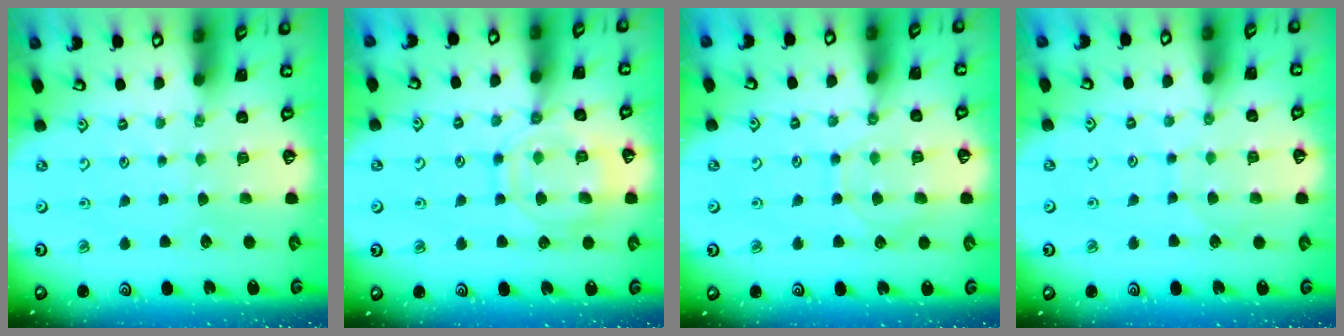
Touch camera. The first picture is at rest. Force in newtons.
{"total": 11.5, "press": 11.5, "slide": 1.1}
{"total": 8.7, "press": 8.6, "slide": 0.9}
{"total": 4.8, "press": 4.8, "slide": 0.5}